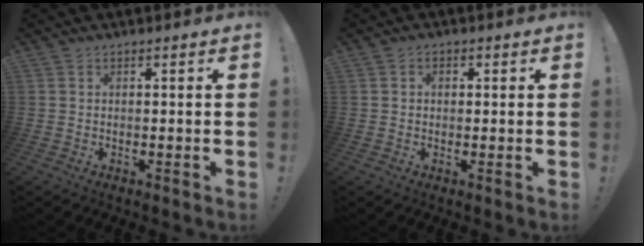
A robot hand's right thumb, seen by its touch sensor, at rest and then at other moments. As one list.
[{"total": 1.7, "force": [-0.1, 1.5, 0.8], "torque": [-0.013, 0.005, -0.003]}]